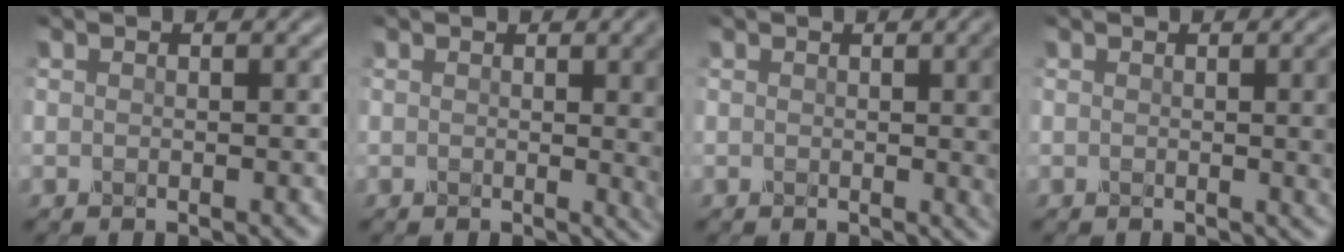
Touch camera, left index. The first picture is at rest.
{"total": 5.8, "force": [0.6, 1.9, 5.4], "torque": [-0.038, 0.000, 0.010]}
{"total": 4.4, "force": [0.4, 1.3, 4.2], "torque": [-0.035, 0.004, 0.004]}
{"total": 3.5, "force": [0.2, 1.0, 3.4], "torque": [-0.030, 0.005, -0.002]}